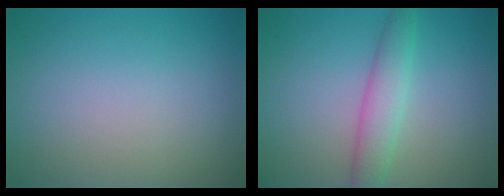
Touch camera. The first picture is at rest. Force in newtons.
{"total": 3.1, "press": 3.1, "slide": 0.1}